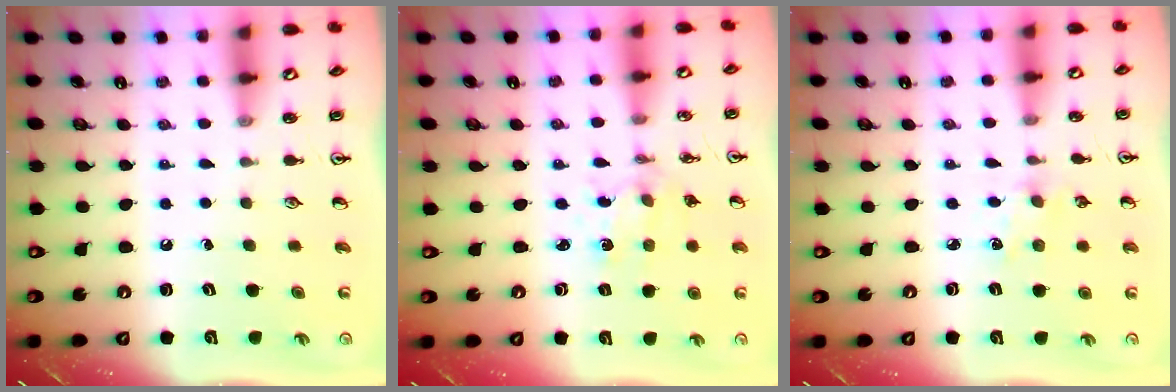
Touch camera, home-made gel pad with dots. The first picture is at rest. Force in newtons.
{"total": 2.0, "press": 2.0, "slide": 0.3}
{"total": 2.6, "press": 2.5, "slide": 0.4}